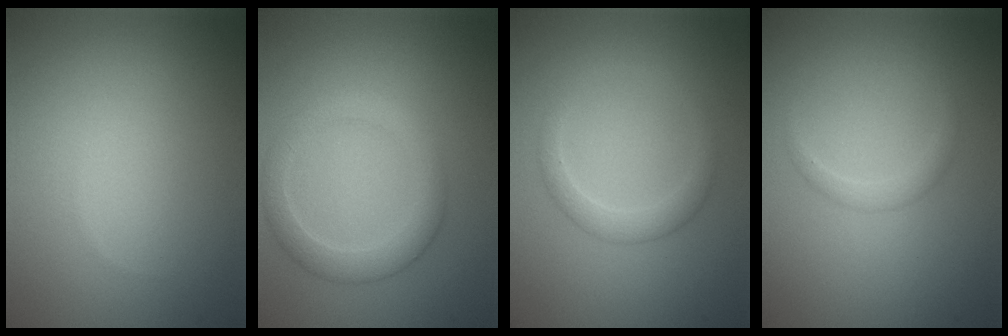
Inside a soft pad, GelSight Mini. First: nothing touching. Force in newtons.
{"total": 3.1, "press": 3.1, "slide": 0.2}
{"total": 1.9, "press": 1.9, "slide": 0.1}
{"total": 1.1, "press": 1.1, "slide": 0.0}